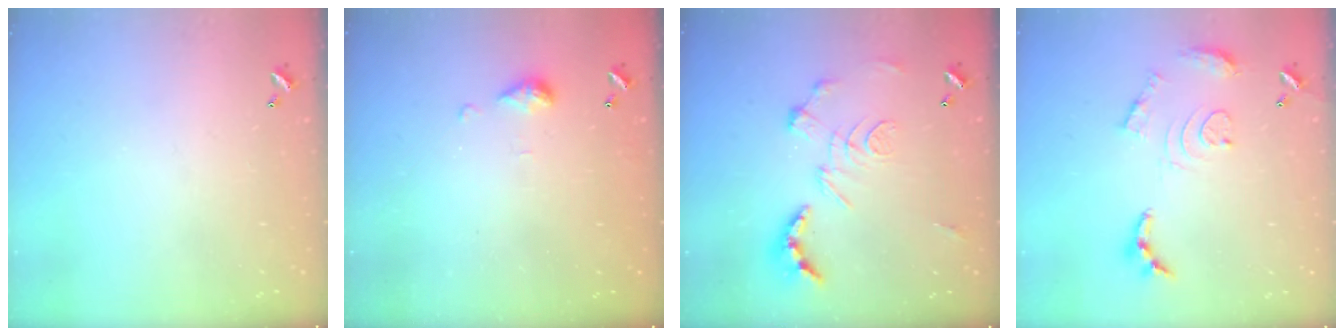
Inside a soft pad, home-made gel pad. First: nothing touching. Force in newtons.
{"total": 5.6, "press": 5.5, "slide": 0.7}
{"total": 2.9, "press": 2.3, "slide": 1.7}
{"total": 12.6, "press": 12.5, "slide": 1.3}